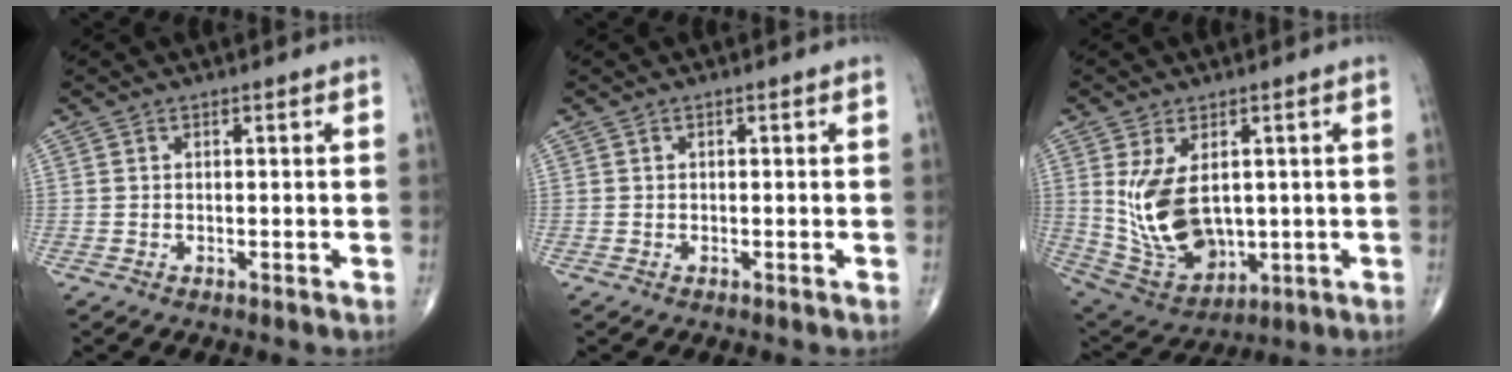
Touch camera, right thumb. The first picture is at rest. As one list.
[{"total": 0.0}, {"total": 13.9, "force": [1.4, 8.6, 10.8], "torque": [-0.184, -0.013, 0.054]}]